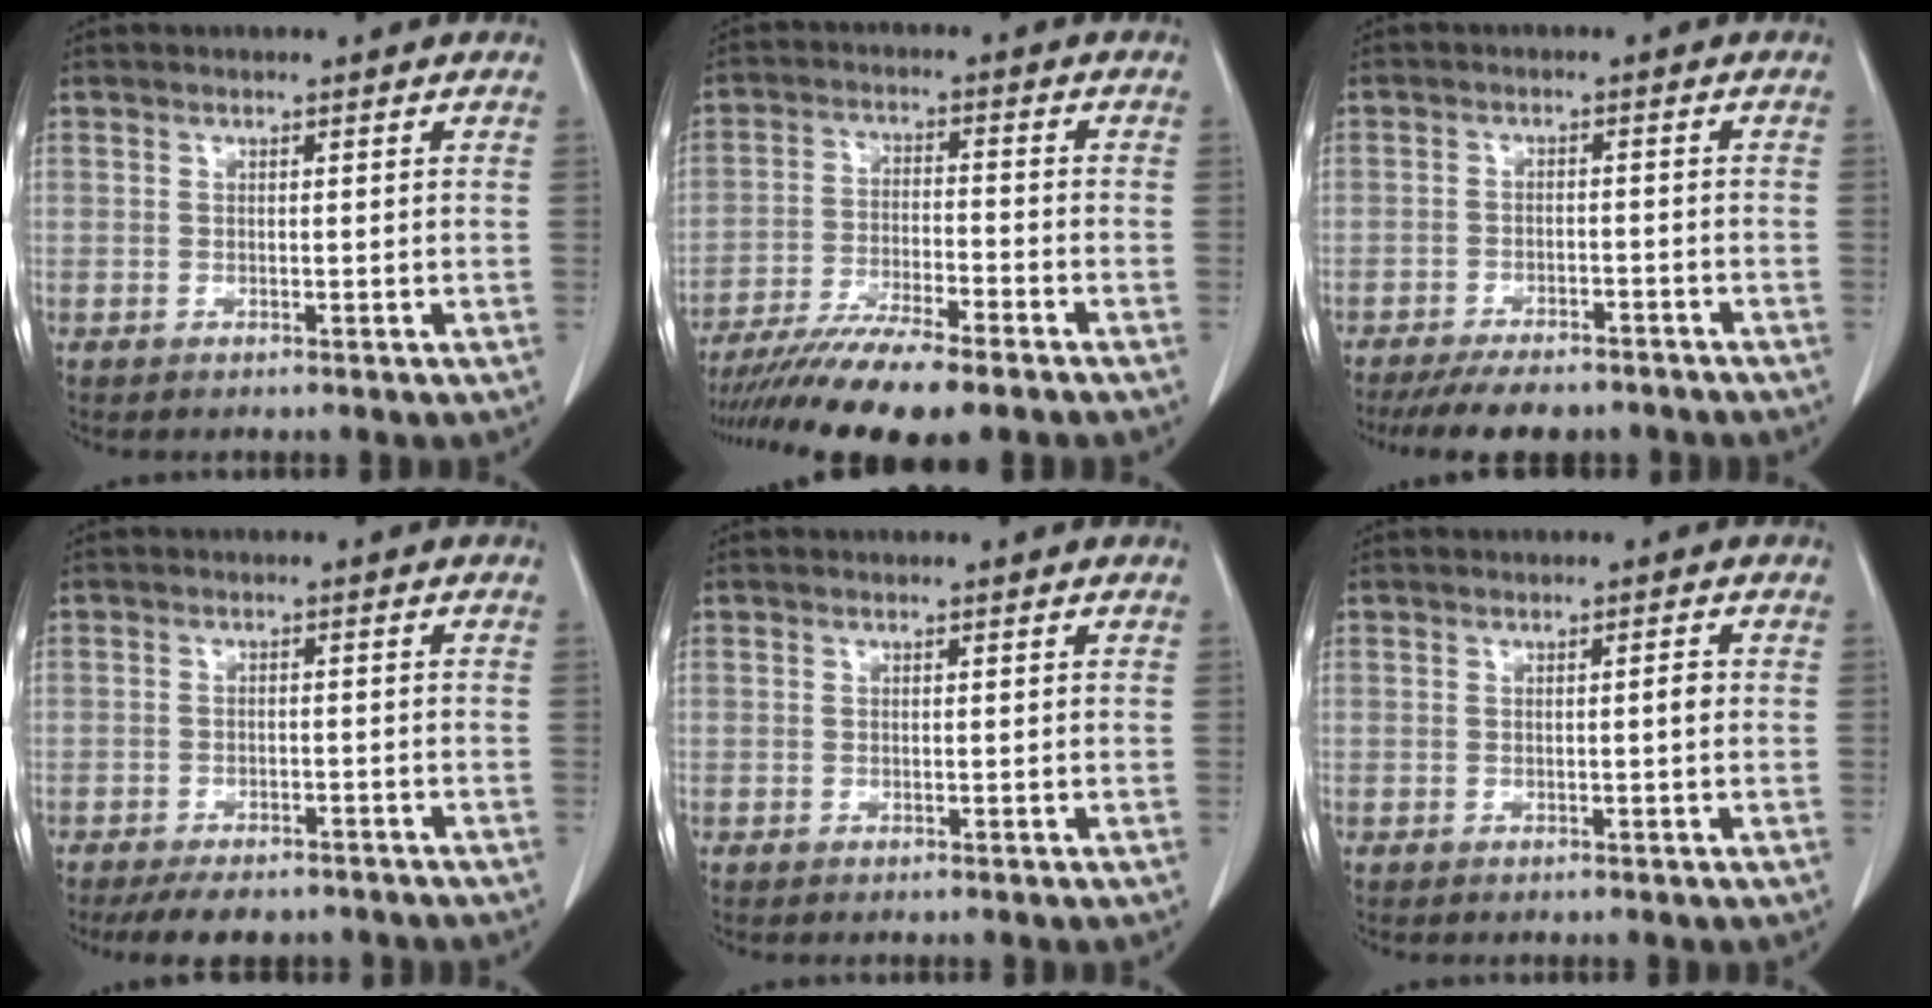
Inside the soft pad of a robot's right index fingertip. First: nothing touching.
{"total": 13.7, "force": [-11.1, 1.1, 8.0], "torque": [-0.137, -0.026, -0.183]}
{"total": 10.0, "force": [-8.6, 3.1, 4.1], "torque": [-0.053, -0.008, -0.120]}
{"total": 7.8, "force": [-6.6, 3.0, 3.0], "torque": [-0.033, -0.003, -0.088]}
{"total": 0.0}
{"total": 1.0, "force": [0.0, 0.1, 1.0], "torque": [-0.015, 0.000, 0.000]}